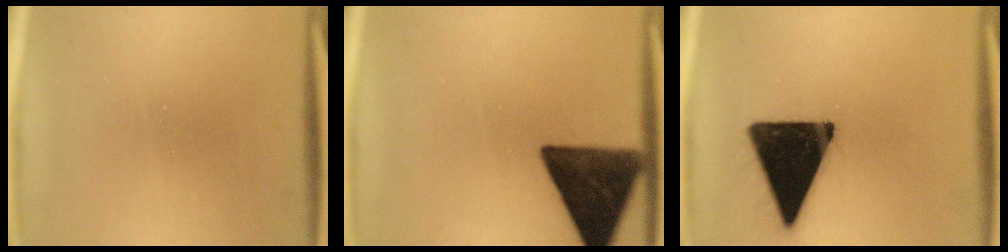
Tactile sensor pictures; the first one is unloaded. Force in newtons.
{"total": 15.1}
{"total": 18.1}